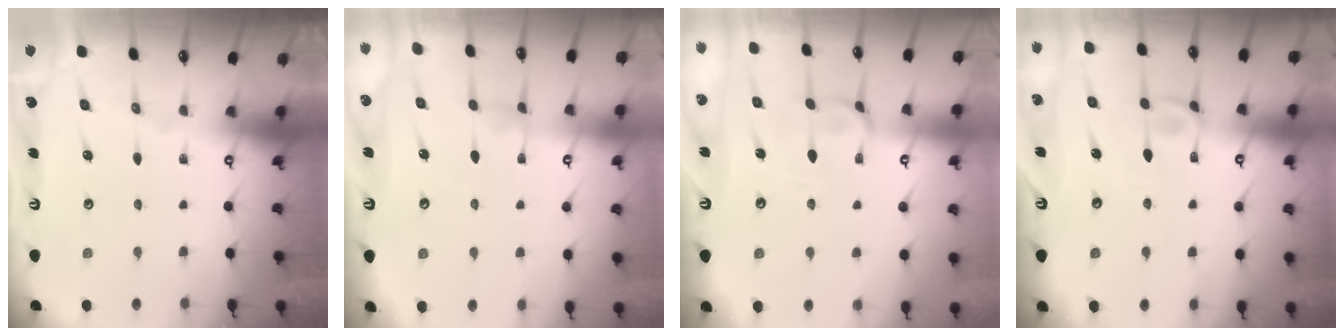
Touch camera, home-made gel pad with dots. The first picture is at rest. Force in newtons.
{"total": 1.6, "press": 1.5, "slide": 0.5}
{"total": 0.8, "press": 0.4, "slide": 0.7}
{"total": 2.7, "press": 2.7, "slide": 0.5}